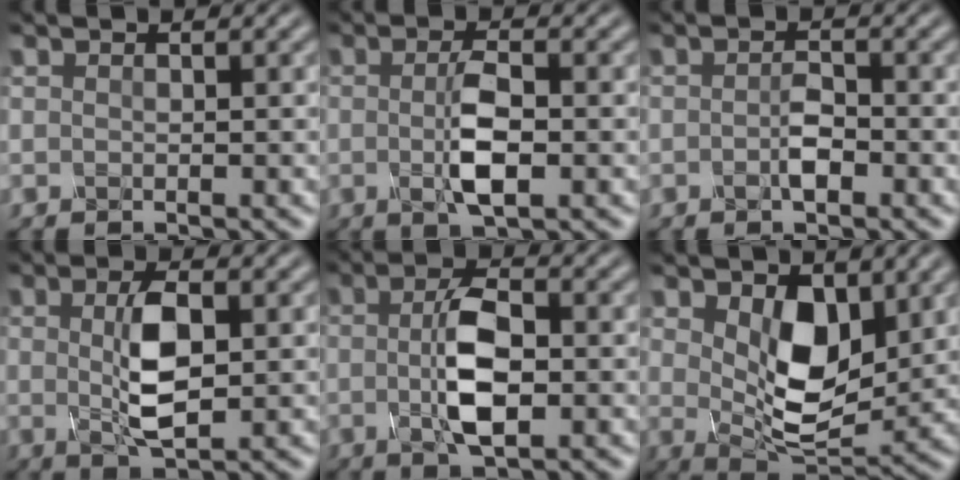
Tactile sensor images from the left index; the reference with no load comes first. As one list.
[{"total": 3.3, "force": [-0.3, 0.8, 3.2], "torque": [-0.065, 0.001, -0.008]}, {"total": 1.2, "force": [-0.6, 0.2, 1.1], "torque": [-0.024, 0.006, -0.014]}, {"total": 4.4, "force": [0.4, 1.3, 4.1], "torque": [-0.088, 0.003, 0.009]}, {"total": 4.7, "force": [-0.4, 1.6, 4.4], "torque": [-0.092, 0.004, -0.010]}, {"total": 6.0, "force": [1.7, 3.3, 4.8], "torque": [-0.089, -0.010, 0.035]}]